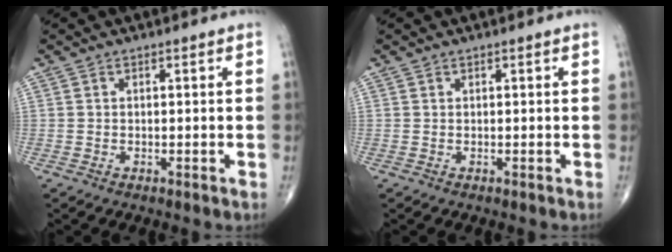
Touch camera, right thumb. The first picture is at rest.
{"total": 0.0}